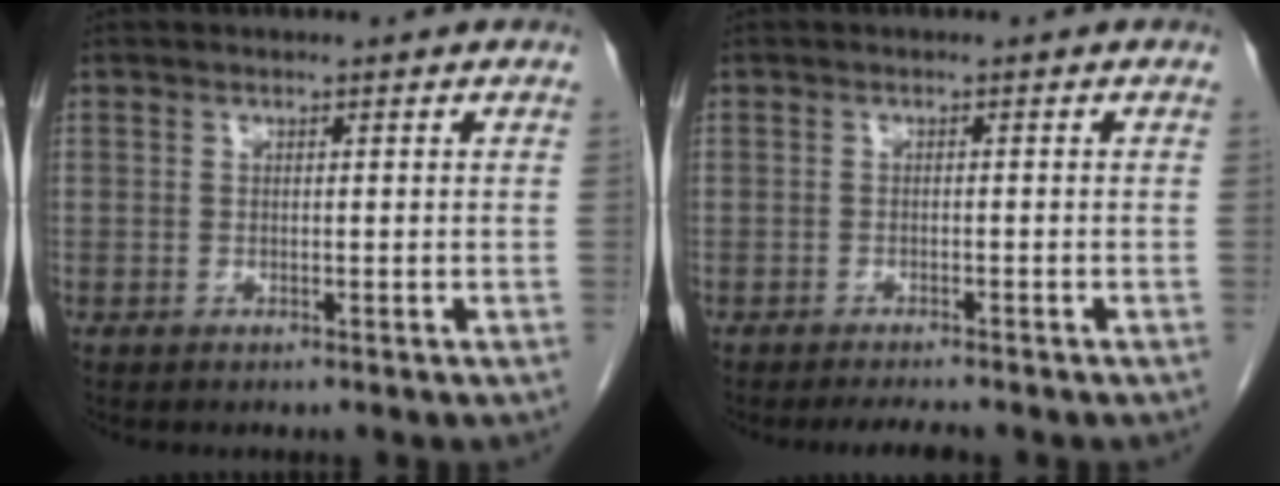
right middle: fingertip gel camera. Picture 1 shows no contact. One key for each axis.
{"total": 2.9, "fx": -2.7, "fy": 0.2, "fz": 1.2, "tx": -0.020, "ty": -0.008, "tz": -0.039}